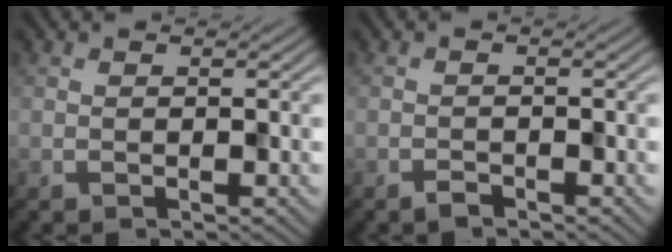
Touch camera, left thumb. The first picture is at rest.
{"total": 1.0, "force": [-0.9, 0.3, 0.4], "torque": [-0.006, 0.001, -0.018]}